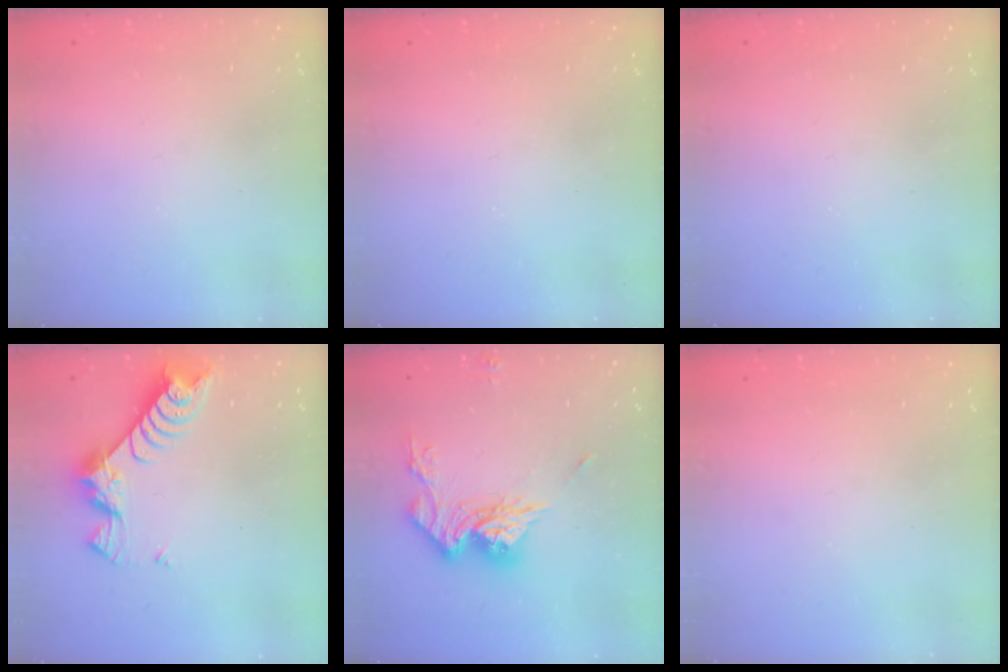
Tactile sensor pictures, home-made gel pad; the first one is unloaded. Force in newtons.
{"total": 0.0}
{"total": 0.0}
{"total": 7.1, "press": 7.1, "slide": 0.7}
{"total": 14.3, "press": 14.3, "slide": 1.1}
{"total": 0.6, "press": 0.4, "slide": 0.4}